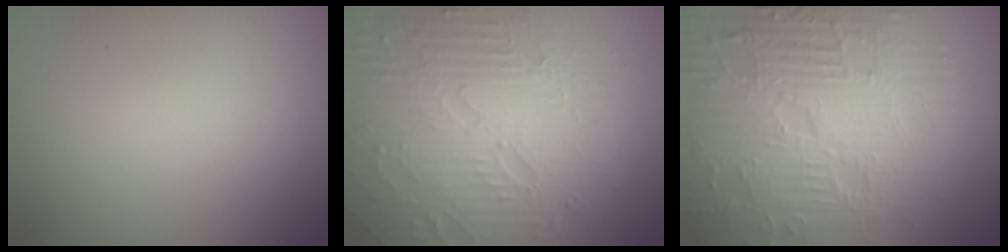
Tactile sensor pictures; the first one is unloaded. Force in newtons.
{"total": 8.4, "press": 6.0, "slide": 5.9}
{"total": 10.0, "press": 6.9, "slide": 7.2}